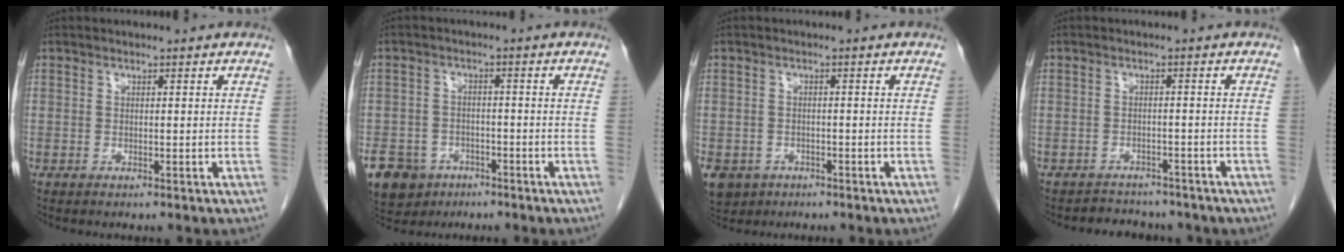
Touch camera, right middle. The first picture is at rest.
{"total": 10.5, "force": [-6.6, 7.5, 3.3], "torque": [-0.084, 0.001, -0.104]}
{"total": 7.4, "force": [-4.0, 5.8, 2.2], "torque": [-0.056, -0.002, -0.060]}
{"total": 6.1, "force": [-5.4, 2.8, 0.7], "torque": [-0.006, 0.009, -0.062]}